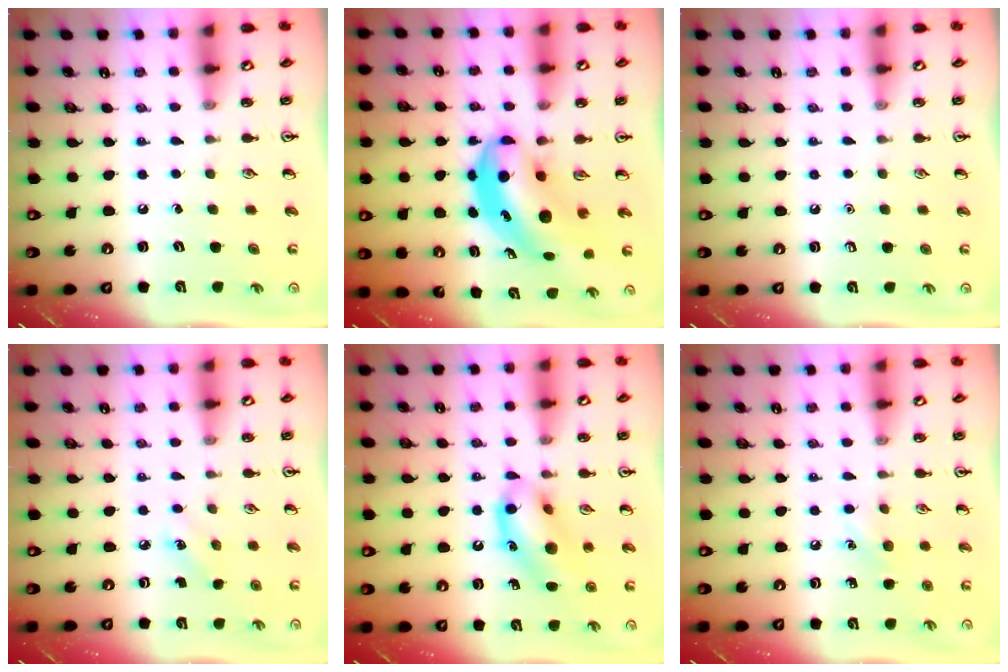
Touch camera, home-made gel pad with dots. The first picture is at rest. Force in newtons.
{"total": 7.2, "press": 7.0, "slide": 1.7}
{"total": 0.0}
{"total": 2.3, "press": 2.2, "slide": 0.8}
{"total": 13.5, "press": 13.2, "slide": 2.9}
{"total": 6.3, "press": 6.0, "slide": 1.9}